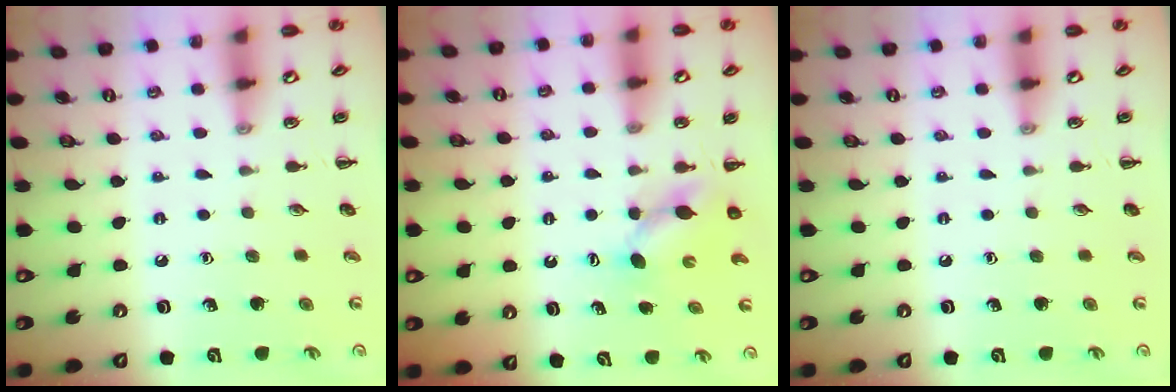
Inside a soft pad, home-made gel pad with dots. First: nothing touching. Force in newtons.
{"total": 4.0, "press": 3.9, "slide": 0.7}
{"total": 0.0}